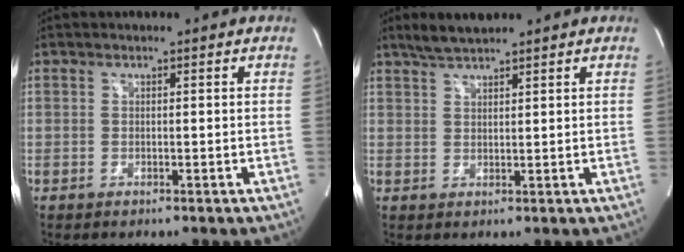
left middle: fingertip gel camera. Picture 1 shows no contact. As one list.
[{"total": 3.8, "force": [3.4, 0.4, 1.8], "torque": [-0.046, 0.011, 0.065]}]